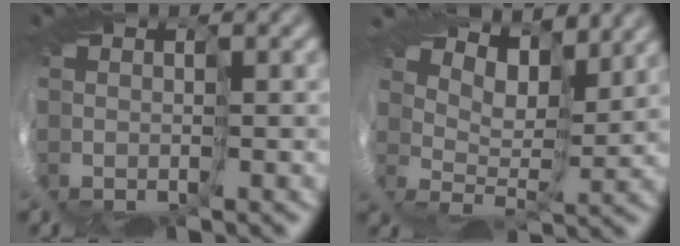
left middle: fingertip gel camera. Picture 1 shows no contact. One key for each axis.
{"total": 6.2, "fx": 6.0, "fy": 0.0, "fz": 1.3, "tx": -0.020, "ty": 0.012, "tz": 0.054}